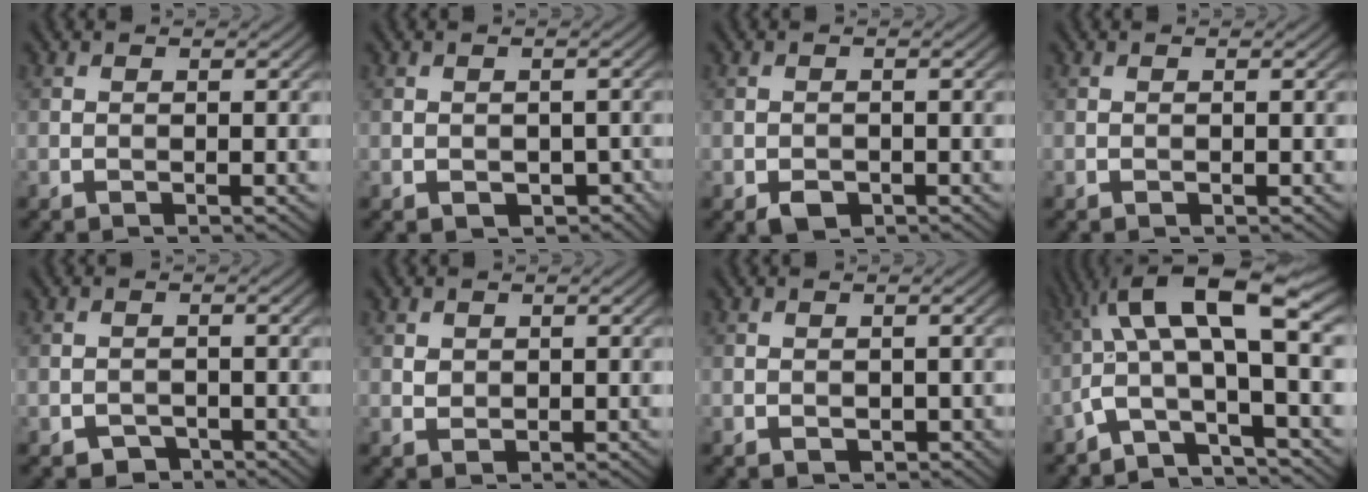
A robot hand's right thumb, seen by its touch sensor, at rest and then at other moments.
{"total": 2.3, "force": [-0.8, 1.8, 1.3], "torque": [-0.023, -0.013, -0.009]}
{"total": 1.9, "force": [-1.0, 1.3, 1.0], "torque": [-0.019, -0.007, -0.018]}
{"total": 0.0}
{"total": 1.8, "force": [-1.3, 1.2, 0.5], "torque": [-0.005, -0.002, -0.026]}
{"total": 1.2, "force": [0.6, 1.0, 0.4], "torque": [-0.013, -0.001, 0.013]}
{"total": 0.8, "force": [0.0, 0.7, 0.3], "torque": [-0.007, -0.007, 0.002]}
{"total": 11.9, "force": [0.1, 3.0, 11.5], "torque": [-0.204, 0.035, -0.015]}